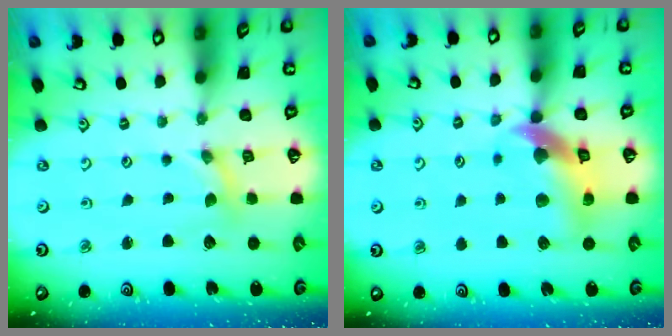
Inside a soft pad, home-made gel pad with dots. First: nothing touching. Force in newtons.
{"total": 13.0, "press": 12.9, "slide": 1.8}